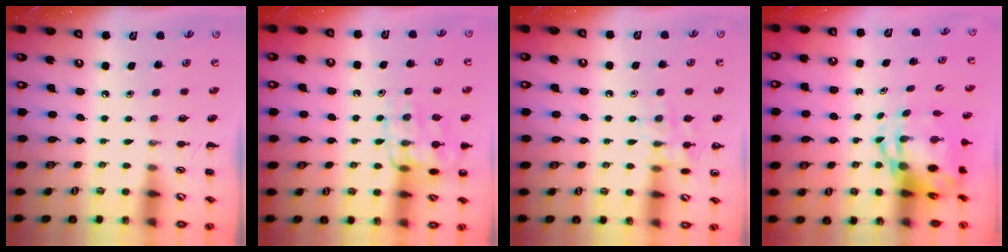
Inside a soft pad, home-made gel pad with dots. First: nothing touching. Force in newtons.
{"total": 14.0, "press": 14.0, "slide": 1.2}
{"total": 9.8, "press": 9.8, "slide": 1.0}
{"total": 6.6, "press": 6.3, "slide": 1.6}